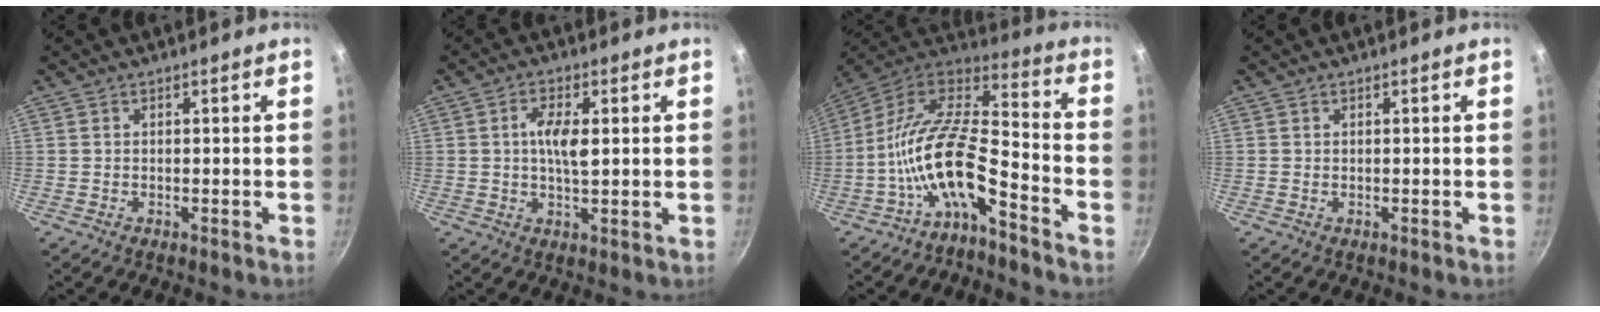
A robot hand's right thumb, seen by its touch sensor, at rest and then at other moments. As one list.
[{"total": 5.7, "force": [1.0, 2.2, 5.2], "torque": [-0.092, 0.000, 0.015]}, {"total": 15.4, "force": [-7.3, 5.9, 12.2], "torque": [-0.226, 0.076, -0.150]}, {"total": 0.0}]